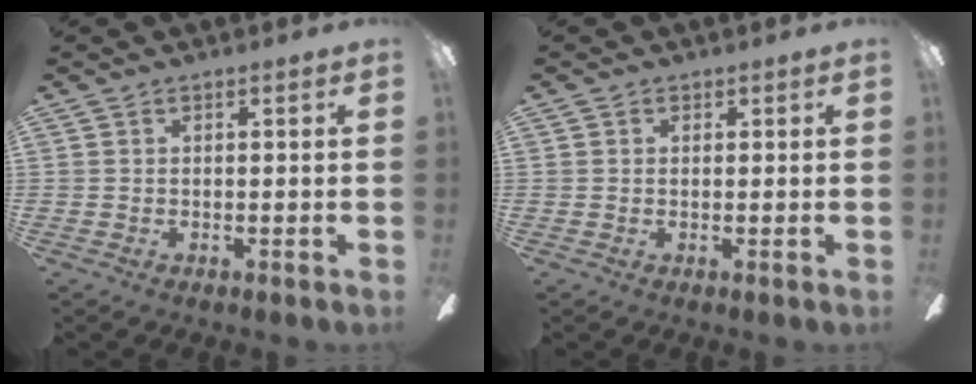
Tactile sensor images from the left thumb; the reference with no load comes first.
{"total": 0.7, "force": [0.3, 0.6, 0.1], "torque": [-0.001, 0.003, 0.005]}